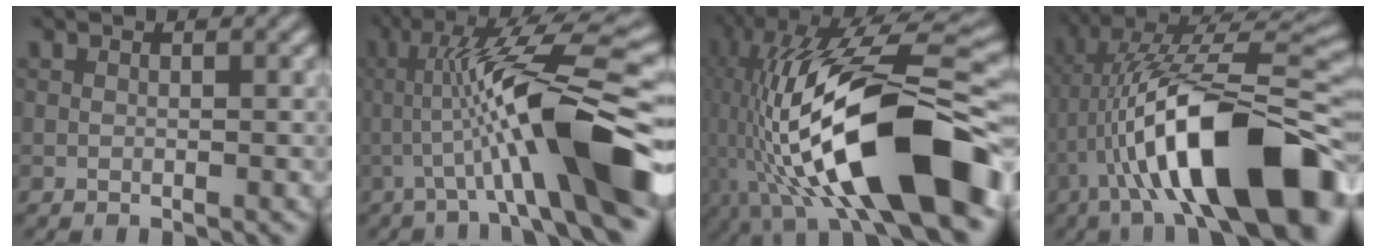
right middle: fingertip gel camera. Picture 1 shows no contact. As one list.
[{"total": 11.6, "force": [-1.2, 1.2, 11.5], "torque": [-0.192, 0.039, -0.013]}, {"total": 17.2, "force": [-4.6, 5.4, 15.7], "torque": [-0.291, 0.046, -0.077]}, {"total": 14.9, "force": [-4.4, 4.4, 13.5], "torque": [-0.229, 0.039, -0.066]}]